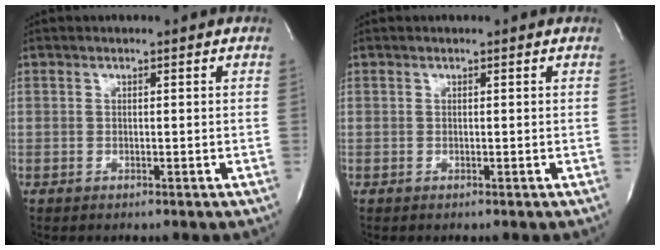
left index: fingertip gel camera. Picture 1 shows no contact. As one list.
[{"total": 0.0}]